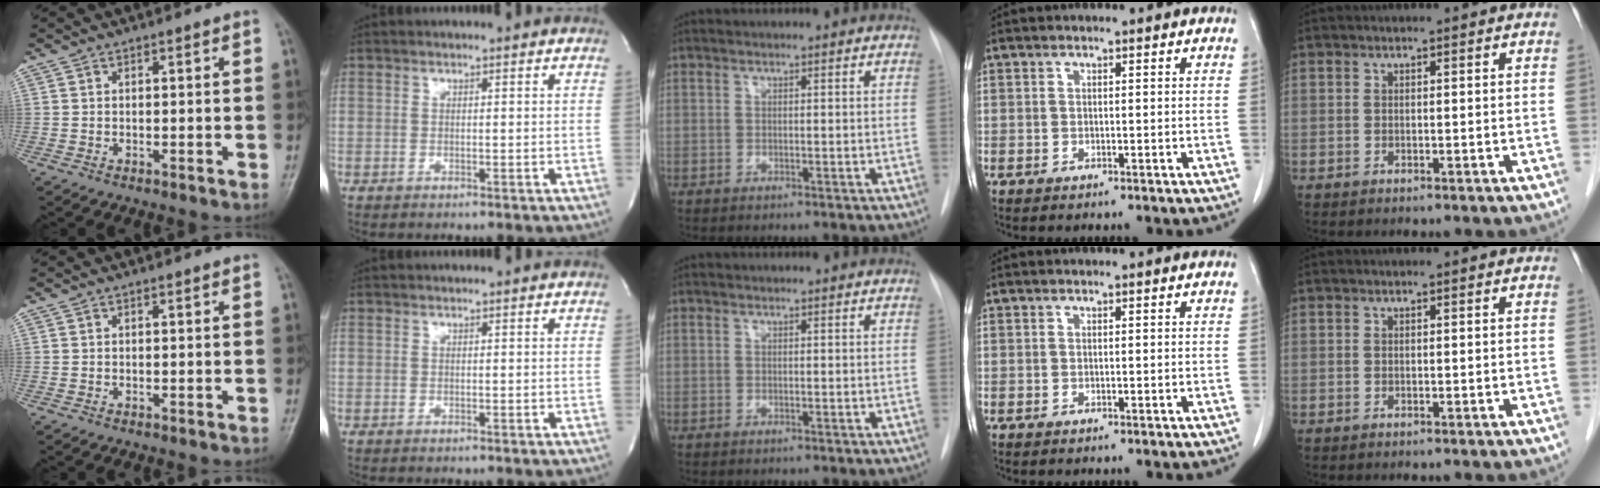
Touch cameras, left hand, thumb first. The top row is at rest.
{}